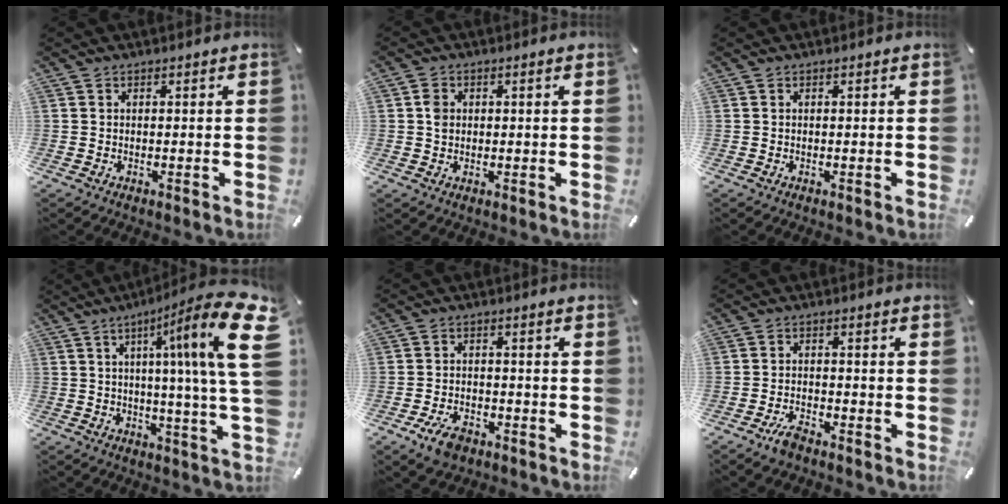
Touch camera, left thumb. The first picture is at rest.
{"total": 2.6, "force": [0.4, 2.0, 1.5], "torque": [-0.025, 0.005, 0.004]}
{"total": 0.0}
{"total": 23.3, "force": [6.5, 1.6, 22.3], "torque": [-0.326, -0.050, 0.082]}
{"total": 5.5, "force": [-3.2, 3.4, 3.0], "torque": [-0.064, 0.014, -0.060]}
{"total": 3.6, "force": [-2.8, 1.3, 1.8], "torque": [-0.041, 0.012, -0.057]}